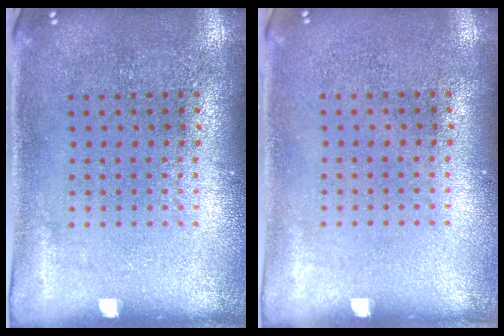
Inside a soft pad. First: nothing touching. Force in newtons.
{"total": 0.0}